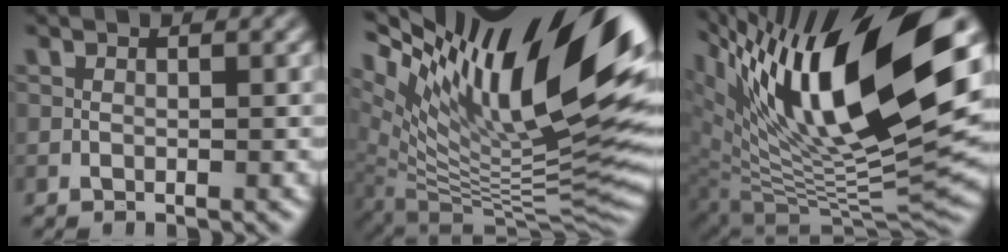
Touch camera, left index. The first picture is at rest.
{"total": 18.6, "force": [8.3, 5.7, 15.6], "torque": [-0.270, 0.023, 0.159]}
{"total": 17.4, "force": [7.4, 5.8, 14.6], "torque": [-0.262, 0.014, 0.136]}